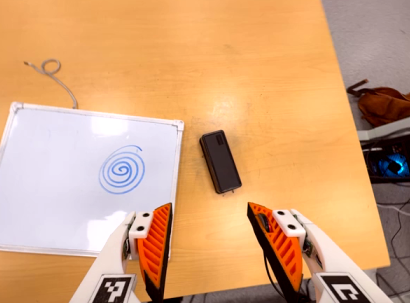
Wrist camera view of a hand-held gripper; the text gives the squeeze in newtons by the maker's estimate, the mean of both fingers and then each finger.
{"total": 0.0}